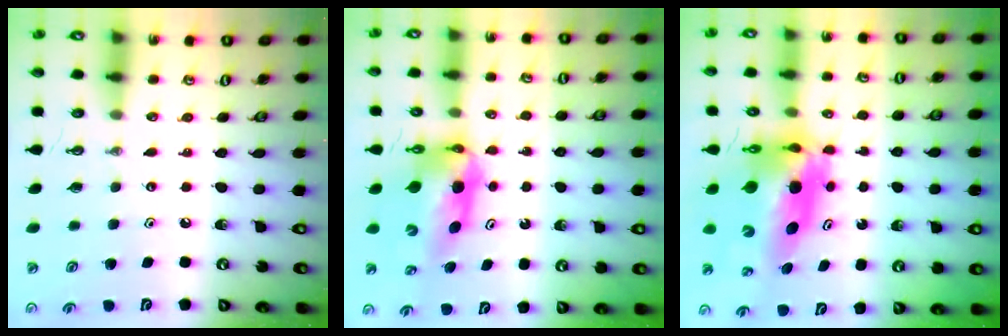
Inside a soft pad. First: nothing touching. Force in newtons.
{"total": 7.5, "press": 7.5, "slide": 0.8}
{"total": 11.1, "press": 11.1, "slide": 0.9}